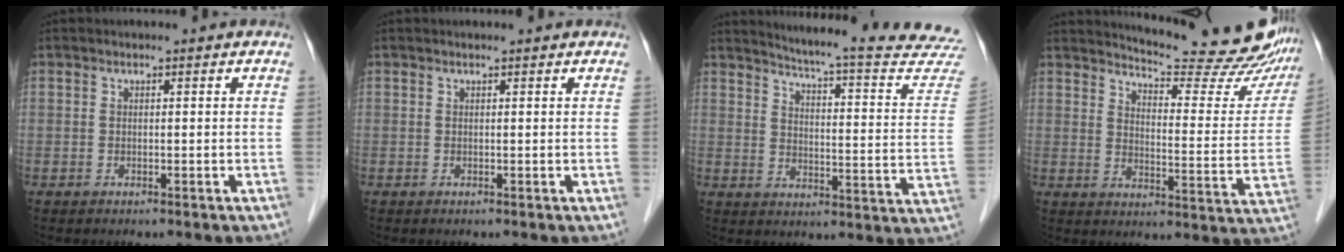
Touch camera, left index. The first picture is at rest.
{"total": 0.6, "force": [0.6, 0.1, 0.1], "torque": [-0.007, 0.002, 0.005]}
{"total": 24.4, "force": [23.2, 0.2, 7.7], "torque": [-0.107, -0.123, 0.267]}
{"total": 21.2, "force": [19.9, 2.9, 6.8], "torque": [-0.084, -0.090, 0.232]}